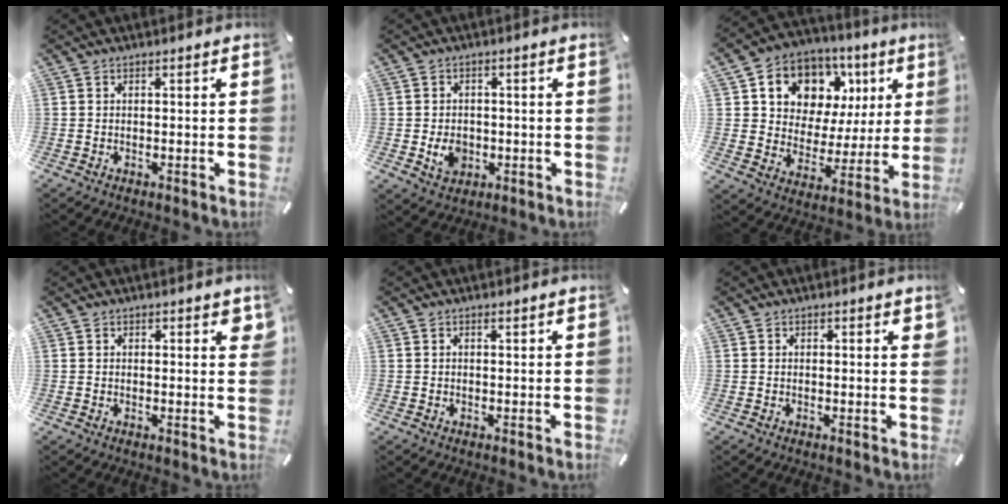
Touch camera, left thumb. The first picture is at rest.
{"total": 5.4, "force": [-1.0, 4.5, 2.8], "torque": [-0.045, -0.003, -0.020]}
{"total": 10.9, "force": [5.3, 9.0, 2.8], "torque": [-0.055, -0.044, 0.102]}
{"total": 1.8, "force": [1.1, 1.0, 1.1], "torque": [-0.006, -0.003, 0.016]}
{"total": 0.6, "force": [0.4, 0.4, 0.3], "torque": [-0.005, 0.003, 0.006]}
{"total": 0.9, "force": [0.6, 0.5, 0.5], "torque": [-0.003, -0.002, 0.009]}